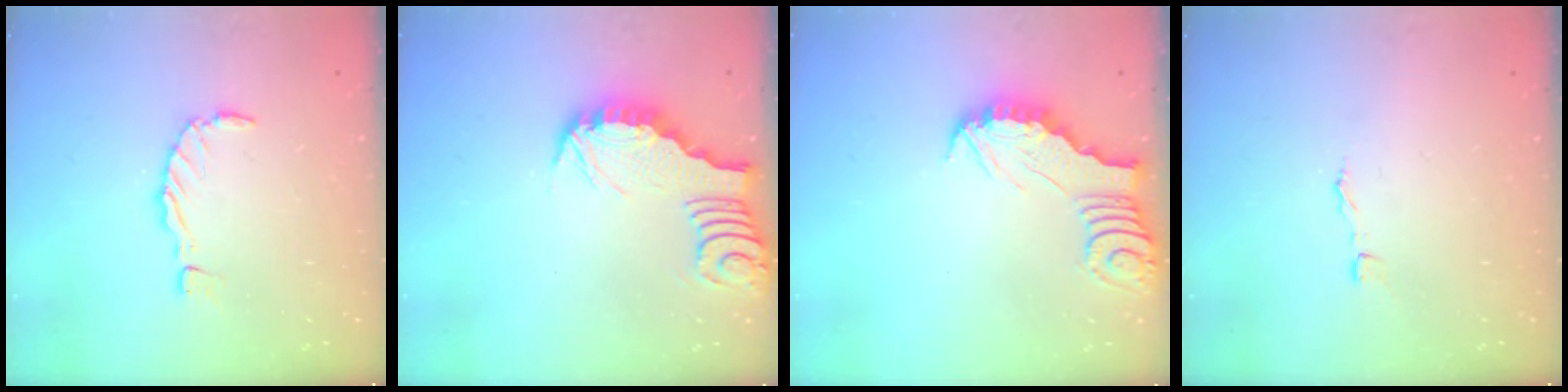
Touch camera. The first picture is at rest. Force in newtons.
{"total": 3.3, "press": 3.3, "slide": 0.4}
{"total": 3.1, "press": 3.1, "slide": 0.3}
{"total": 1.9, "press": 1.9, "slide": 0.1}